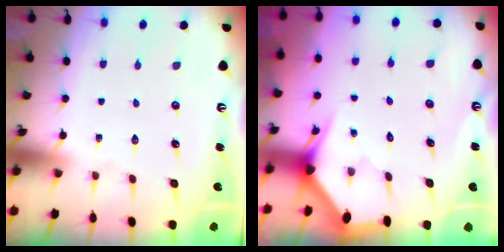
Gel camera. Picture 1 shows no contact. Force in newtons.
{"total": 3.0, "press": 3.0, "slide": 0.0}